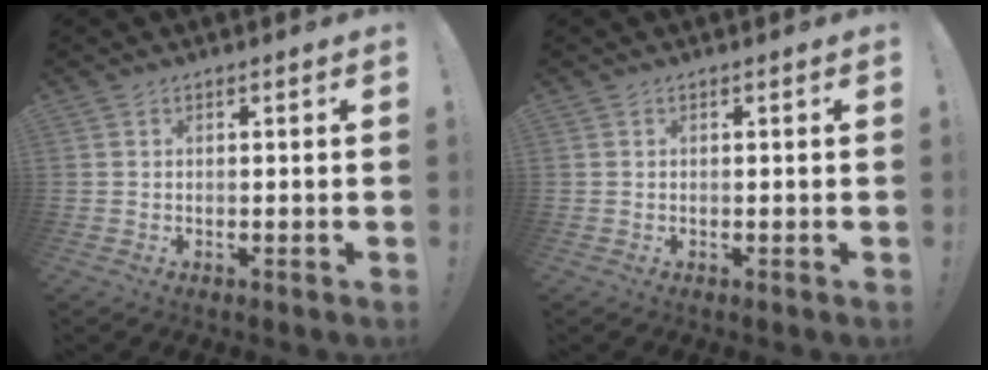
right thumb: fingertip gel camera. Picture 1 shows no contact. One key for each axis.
{"total": 0.0}